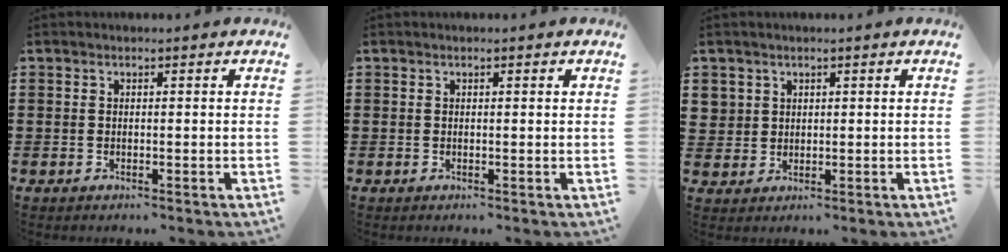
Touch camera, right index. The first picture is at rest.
{"total": 0.0}
{"total": 2.5, "force": [1.3, 2.1, 0.2], "torque": [-0.013, 0.010, 0.025]}